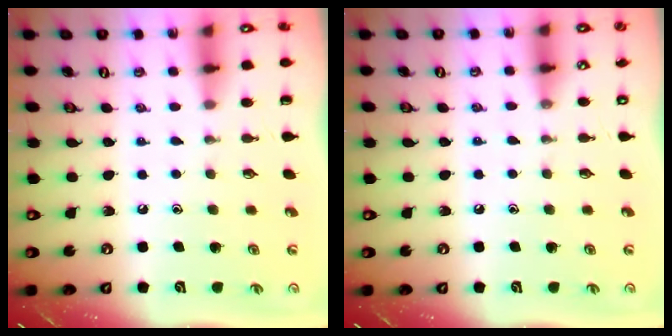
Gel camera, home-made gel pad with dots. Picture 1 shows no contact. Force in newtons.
{"total": 3.5, "press": 3.5, "slide": 0.4}